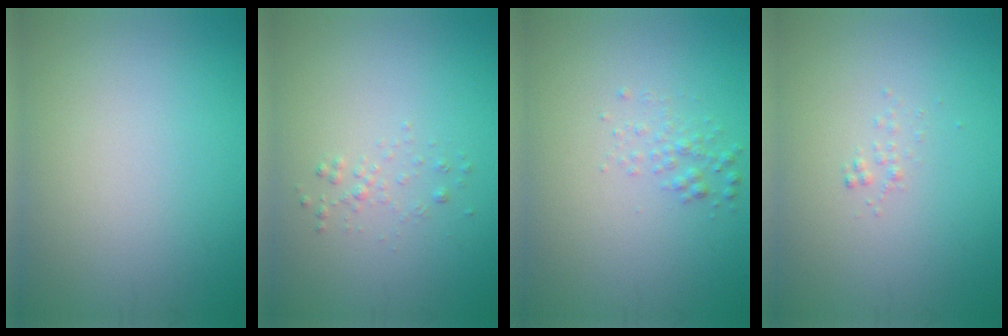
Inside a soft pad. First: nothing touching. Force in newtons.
{"total": 0.9, "press": 0.9, "slide": 0.0}
{"total": 1.2, "press": 1.2, "slide": 0.0}
{"total": 0.5, "press": 0.5, "slide": 0.0}